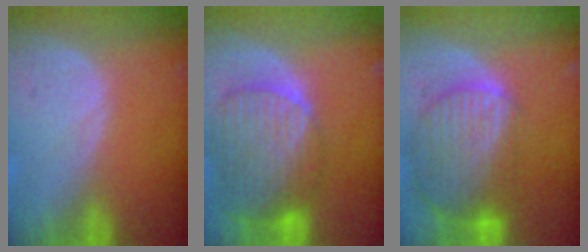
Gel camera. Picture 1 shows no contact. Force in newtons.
{"total": 10.7, "press": 9.2, "slide": 5.4}
{"total": 10.4, "press": 8.9, "slide": 5.4}